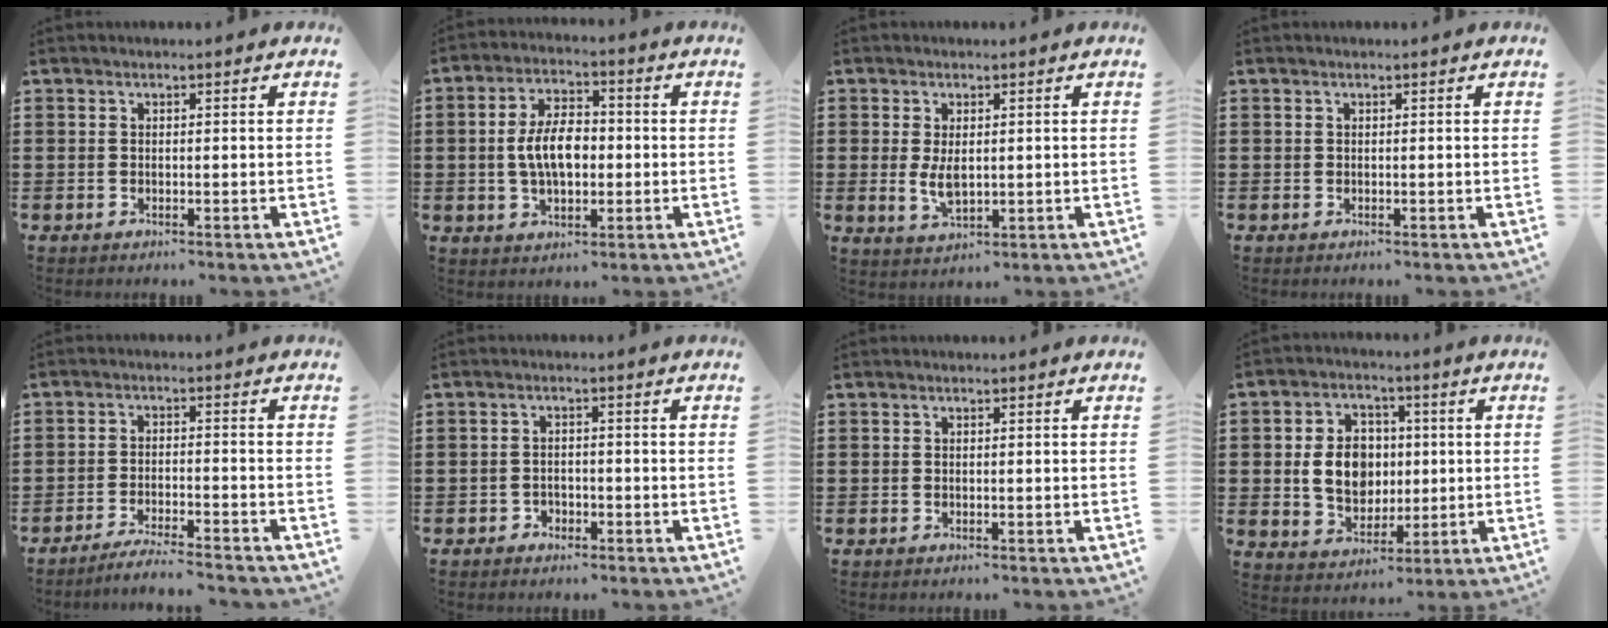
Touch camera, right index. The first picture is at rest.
{"total": 7.4, "force": [-0.3, 4.1, 6.1], "torque": [-0.121, 0.006, -0.011]}
{"total": 4.0, "force": [0.2, 2.1, 3.4], "torque": [-0.075, 0.003, 0.002]}
{"total": 0.0}
{"total": 3.8, "force": [-3.6, -0.5, 0.8], "torque": [-0.023, -0.006, -0.075]}
{"total": 1.6, "force": [-1.2, 1.0, 0.1], "torque": [-0.008, 0.000, -0.026]}
{"total": 0.0}
{"total": 8.3, "force": [0.3, 6.7, 4.9], "torque": [-0.101, 0.013, 0.002]}